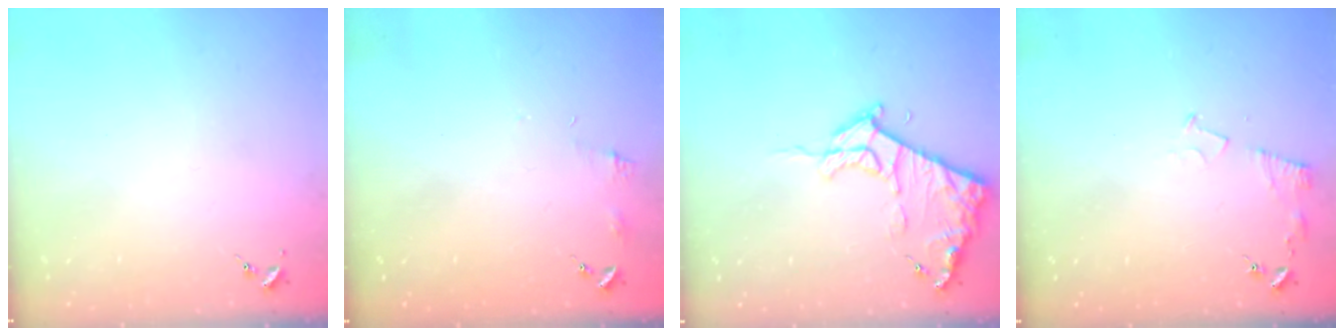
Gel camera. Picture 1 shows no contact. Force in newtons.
{"total": 4.5, "press": 4.5, "slide": 0.5}
{"total": 12.0, "press": 12.0, "slide": 1.2}
{"total": 6.1, "press": 6.1, "slide": 0.7}